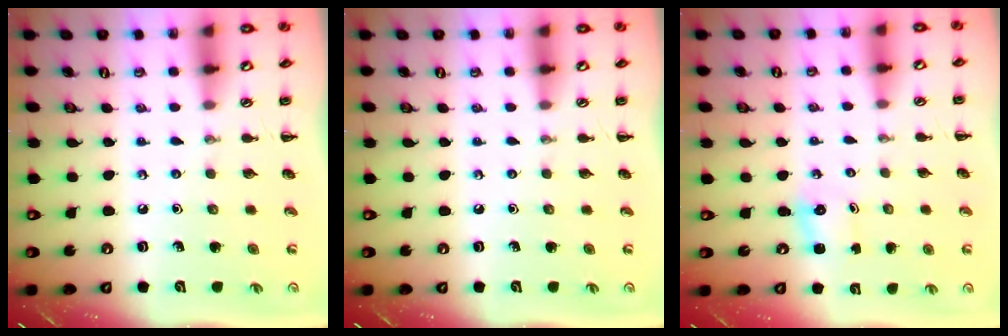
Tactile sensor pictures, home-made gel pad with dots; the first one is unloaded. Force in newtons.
{"total": 0.0}
{"total": 1.3, "press": 1.2, "slide": 0.3}